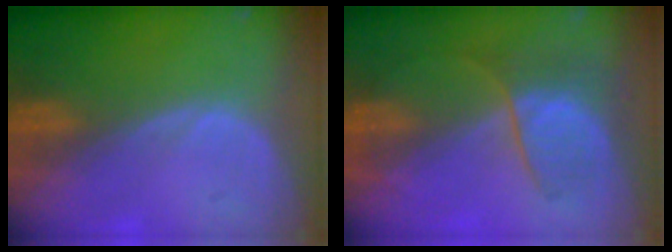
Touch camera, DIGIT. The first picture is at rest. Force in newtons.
{"total": 6.6, "press": 6.0, "slide": 2.7}